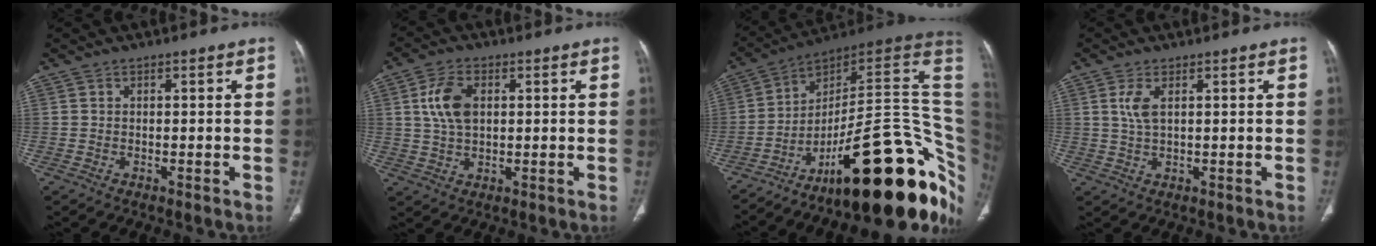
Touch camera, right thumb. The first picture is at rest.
{"total": 7.5, "force": [1.7, 4.4, 5.8], "torque": [-0.113, 0.001, 0.035]}
{"total": 31.1, "force": [-10.3, 9.9, 27.6], "torque": [-0.248, 0.106, -0.148]}
{"total": 3.5, "force": [1.2, 1.3, 3.0], "torque": [-0.073, -0.001, 0.030]}